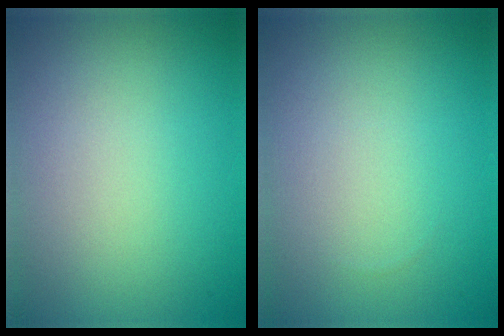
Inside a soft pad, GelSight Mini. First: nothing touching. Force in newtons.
{"total": 0.0}